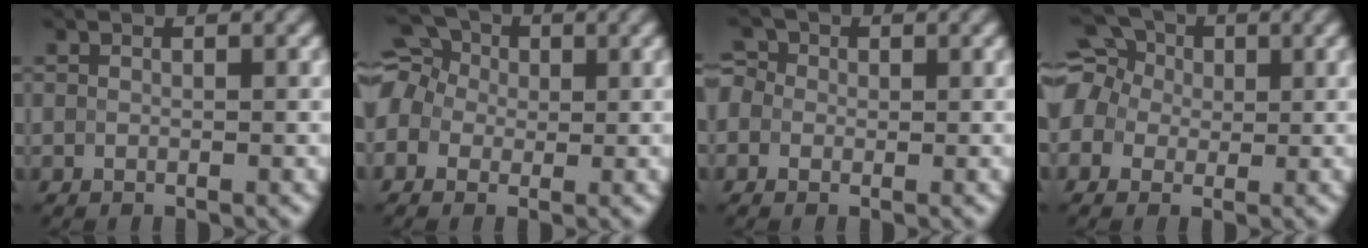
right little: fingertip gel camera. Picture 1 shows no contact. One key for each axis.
{"total": 7.8, "fx": 1.1, "fy": 6.5, "fz": 4.1, "tx": -0.083, "ty": 0.039, "tz": -0.028}
{"total": 3.4, "fx": 0.8, "fy": 3.0, "fz": 1.4, "tx": -0.017, "ty": 0.026, "tz": -0.015}
{"total": 9.0, "fx": 2.0, "fy": 7.5, "fz": 4.5, "tx": -0.093, "ty": 0.043, "tz": -0.006}